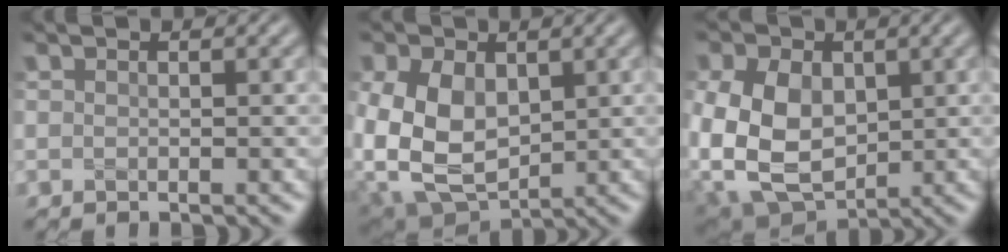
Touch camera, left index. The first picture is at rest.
{"total": 10.6, "force": [0.3, 7.9, 7.1], "torque": [-0.146, -0.017, 0.014]}
{"total": 12.1, "force": [-0.4, 9.0, 8.1], "torque": [-0.159, -0.017, -0.006]}